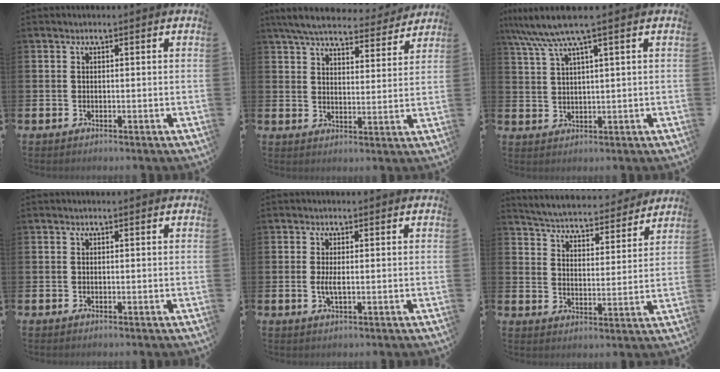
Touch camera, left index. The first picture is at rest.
{"total": 6.7, "force": [6.2, 1.5, 2.1], "torque": [-0.055, -0.037, 0.108]}
{"total": 6.3, "force": [4.3, 0.3, 4.6], "torque": [-0.104, -0.007, 0.075]}
{"total": 0.0}
{"total": 1.8, "force": [-0.1, 0.5, 1.8], "torque": [-0.024, -0.004, -0.003]}
{"total": 4.9, "force": [4.9, 0.7, 0.5], "torque": [-0.037, -0.043, 0.081]}